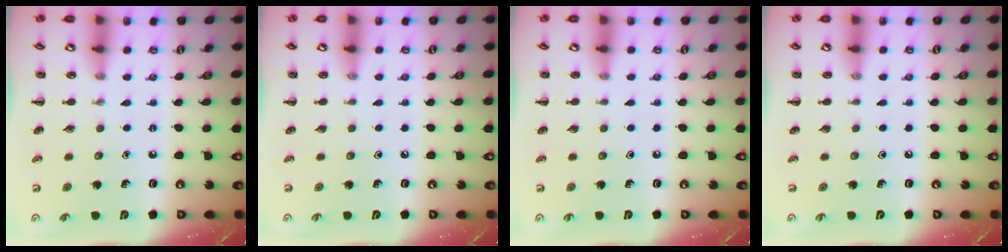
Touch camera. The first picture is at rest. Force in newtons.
{"total": 0.0}
{"total": 0.0}
{"total": 0.0}